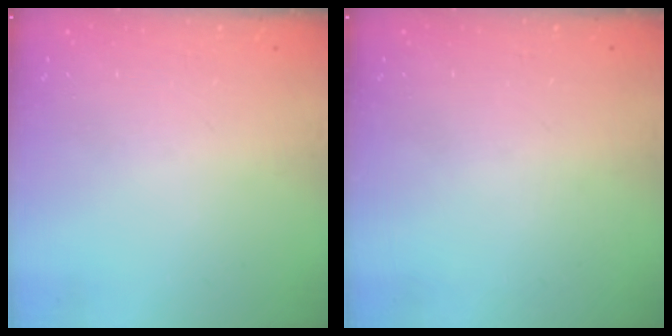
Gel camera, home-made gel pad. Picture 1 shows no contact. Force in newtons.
{"total": 0.0}